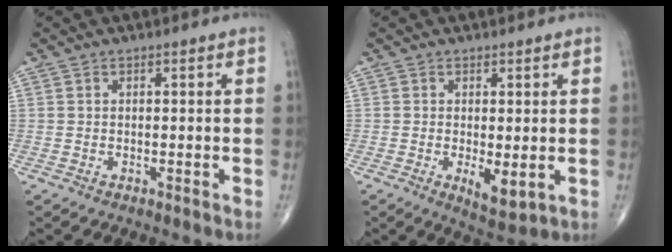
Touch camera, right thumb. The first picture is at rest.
{"total": 5.0, "force": [-0.8, 2.0, 4.5], "torque": [-0.069, -0.017, -0.007]}